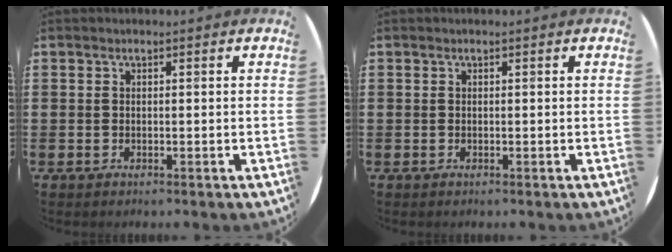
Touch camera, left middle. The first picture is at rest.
{"total": 0.0}